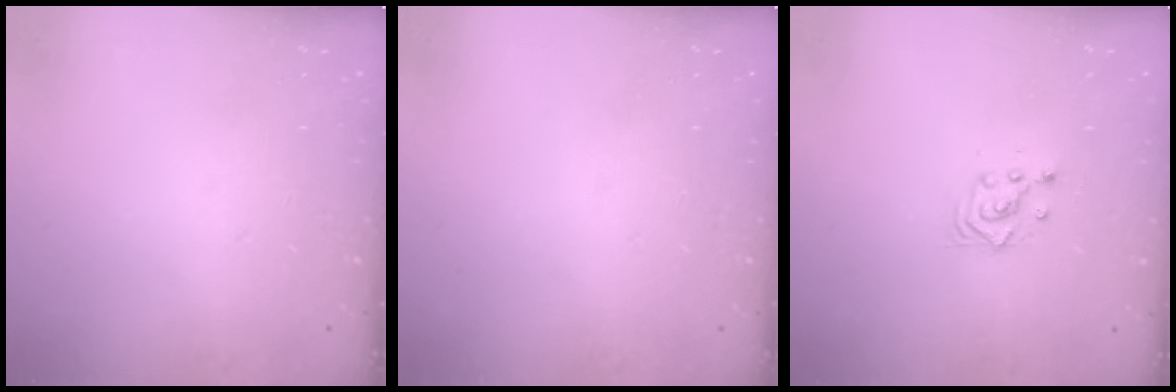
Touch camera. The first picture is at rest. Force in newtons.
{"total": 0.0}
{"total": 2.3, "press": 2.3, "slide": 0.1}